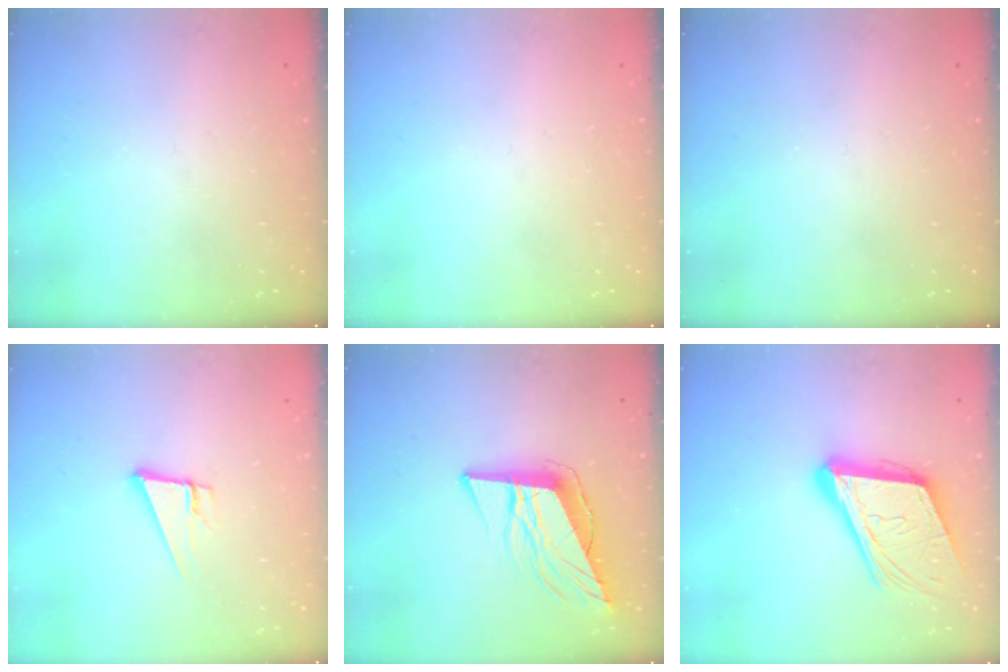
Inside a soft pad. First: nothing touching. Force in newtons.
{"total": 0.0}
{"total": 0.0}
{"total": 9.0, "press": 8.3, "slide": 3.3}
{"total": 12.4, "press": 11.9, "slide": 3.6}
{"total": 20.1, "press": 19.6, "slide": 4.5}